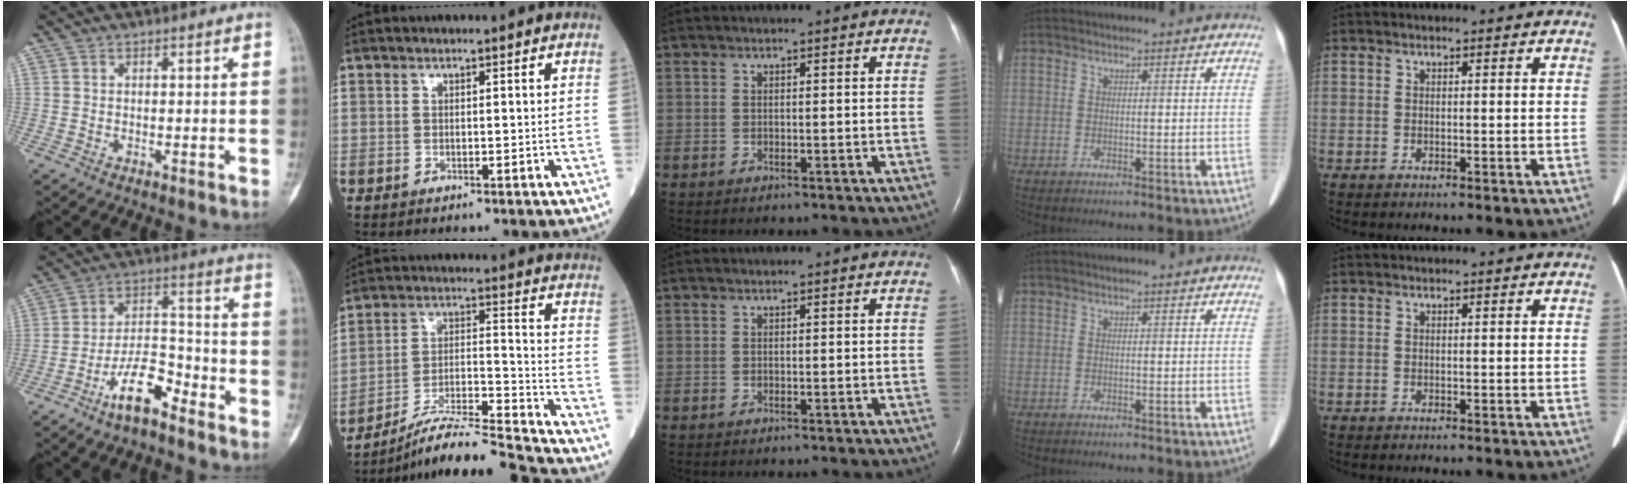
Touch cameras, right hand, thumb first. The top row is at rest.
{"thumb": {"total": 10.2, "force": [-6.7, 3.6, 6.8], "torque": [-0.121, 0.055, -0.125]}, "index": {"total": 15.2, "force": [-14.2, -1.7, 5.2], "torque": [-0.082, 0.016, -0.248]}}